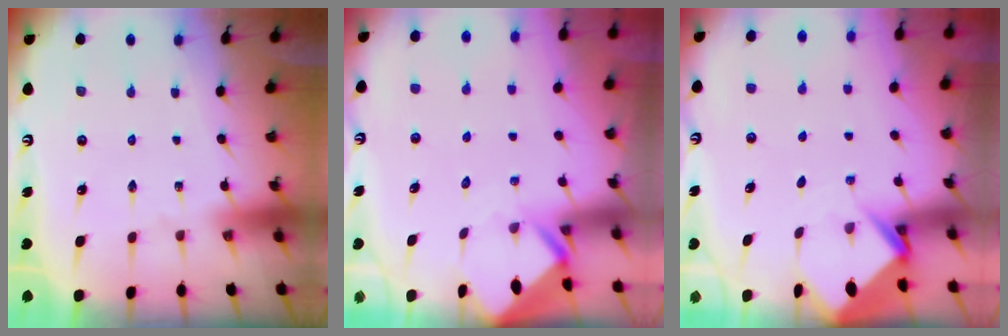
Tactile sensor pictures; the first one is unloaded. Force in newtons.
{"total": 3.0, "press": 3.0, "slide": 0.3}
{"total": 3.8, "press": 3.8, "slide": 0.2}